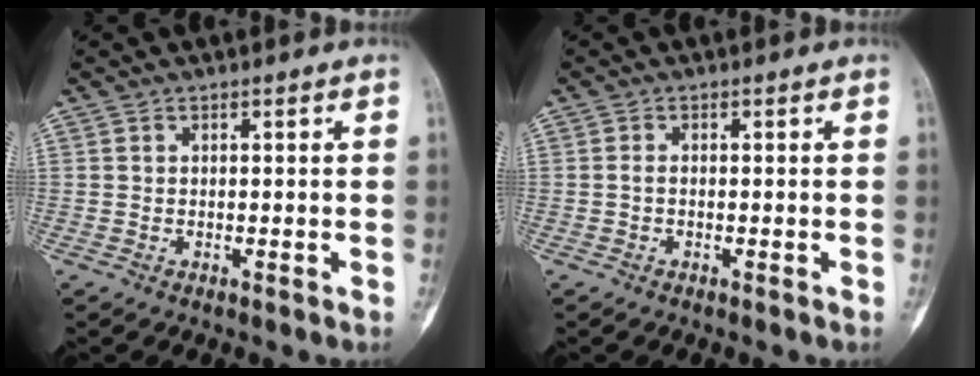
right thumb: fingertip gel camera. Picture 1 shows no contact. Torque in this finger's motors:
{"motor_torque": [-0.62, -0.20, 0.16, -0.15, 0.01]}